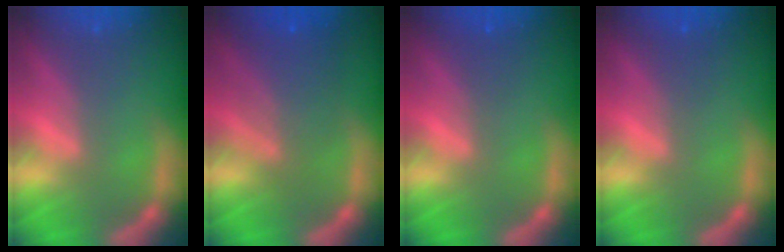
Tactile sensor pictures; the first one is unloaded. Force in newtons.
{"total": 5.5}
{"total": 1.0}
{"total": 1.0}